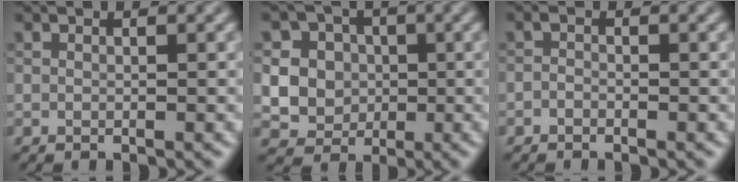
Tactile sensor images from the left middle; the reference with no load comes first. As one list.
[{"total": 7.9, "force": [1.2, 7.3, 2.7], "torque": [-0.063, 0.026, 0.018]}, {"total": 0.7, "force": [-0.5, 0.3, 0.3], "torque": [-0.006, -0.001, -0.012]}]